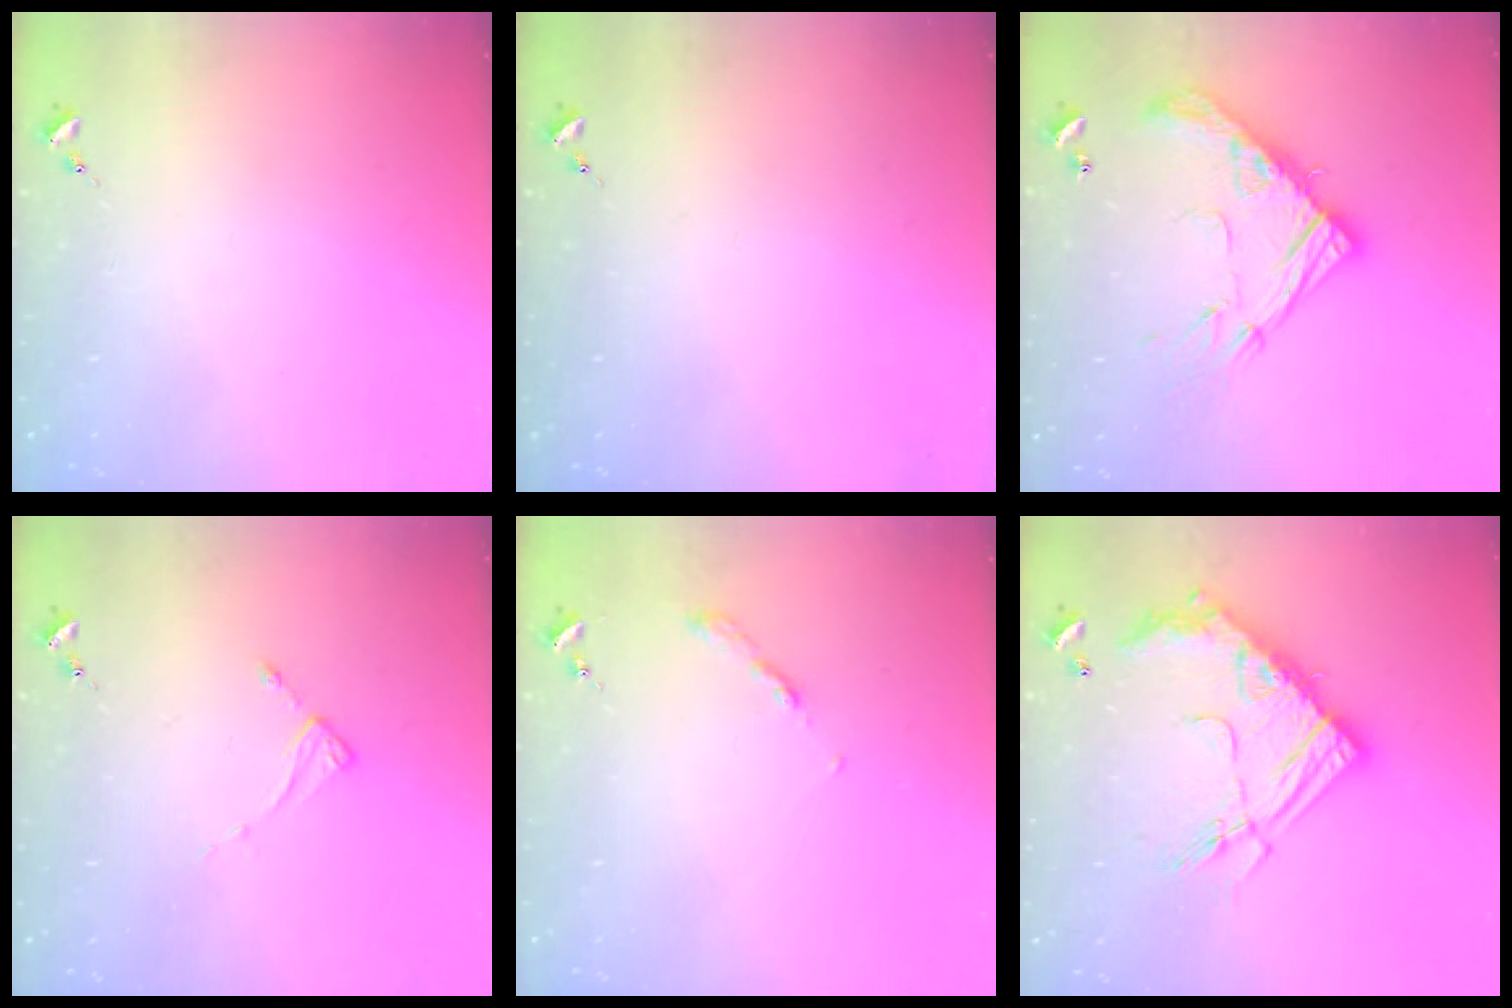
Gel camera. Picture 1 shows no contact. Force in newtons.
{"total": 0.0}
{"total": 17.3, "press": 17.3, "slide": 1.4}
{"total": 2.6, "press": 2.6, "slide": 0.2}
{"total": 2.7, "press": 2.6, "slide": 0.3}
{"total": 20.3, "press": 20.2, "slide": 1.9}